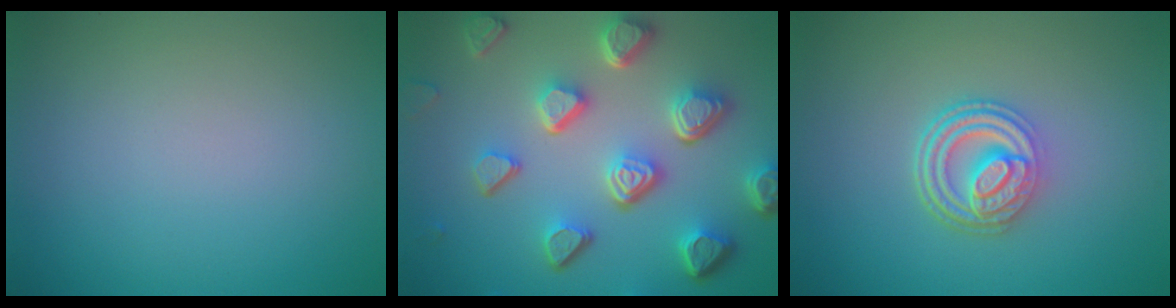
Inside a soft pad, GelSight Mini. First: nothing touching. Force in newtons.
{"total": 7.6, "press": 5.7, "slide": 5.1}
{"total": 4.8, "press": 3.6, "slide": 3.2}